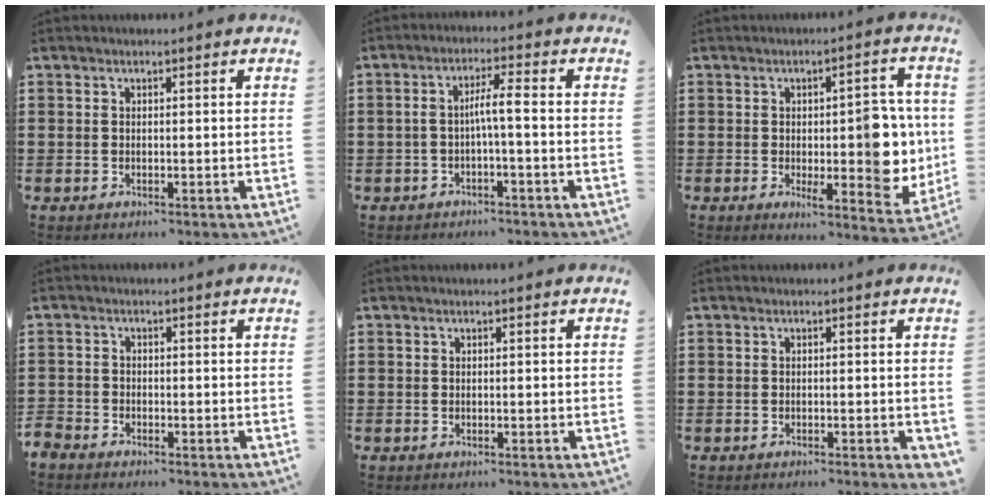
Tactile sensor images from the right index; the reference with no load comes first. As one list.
[{"total": 3.8, "force": [-0.7, 0.1, 3.7], "torque": [-0.071, 0.003, -0.019]}, {"total": 9.6, "force": [0.3, 4.3, 8.6], "torque": [-0.100, -0.013, 0.008]}, {"total": 1.8, "force": [-1.8, 0.4, -0.1], "torque": [-0.012, -0.004, -0.042]}, {"total": 0.0}, {"total": 0.8, "force": [-0.4, 0.1, 0.6], "torque": [-0.013, -0.003, -0.008]}]